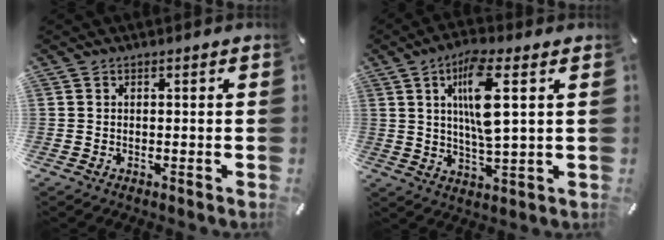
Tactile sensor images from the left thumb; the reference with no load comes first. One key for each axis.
{"total": 12.1, "fx": 3.6, "fy": 2.9, "fz": 11.1, "tx": -0.212, "ty": -0.007, "tz": 0.054}